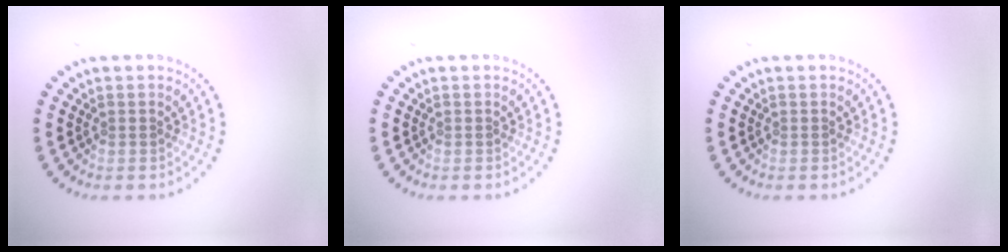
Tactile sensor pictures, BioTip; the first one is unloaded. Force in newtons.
{"total": 0.0}
{"total": 0.0}